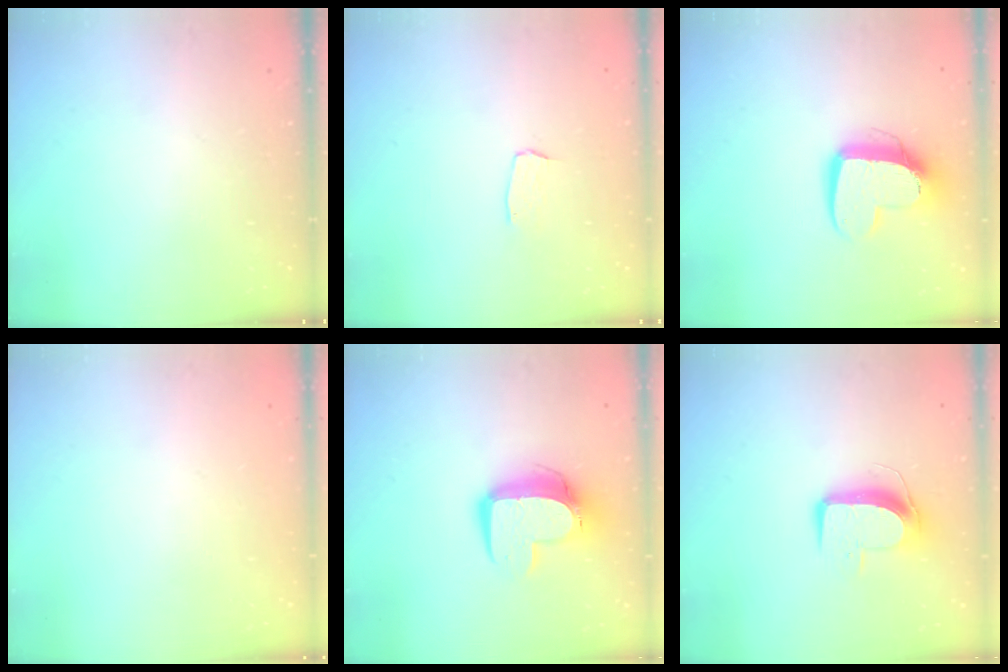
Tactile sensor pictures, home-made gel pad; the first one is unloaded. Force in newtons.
{"total": 3.0, "press": 3.0, "slide": 0.2}
{"total": 12.1, "press": 12.0, "slide": 1.2}
{"total": 0.0}
{"total": 13.5, "press": 13.4, "slide": 1.3}
{"total": 9.6, "press": 9.6, "slide": 0.7}